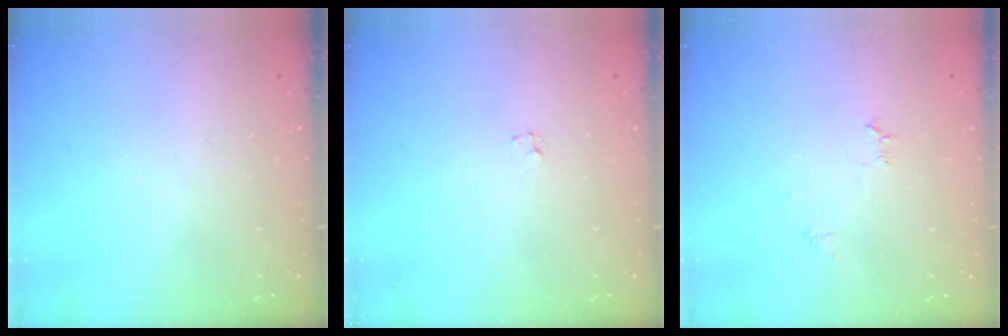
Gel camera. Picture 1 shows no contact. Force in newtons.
{"total": 1.2, "press": 1.2, "slide": 0.1}
{"total": 4.9, "press": 4.9, "slide": 0.5}